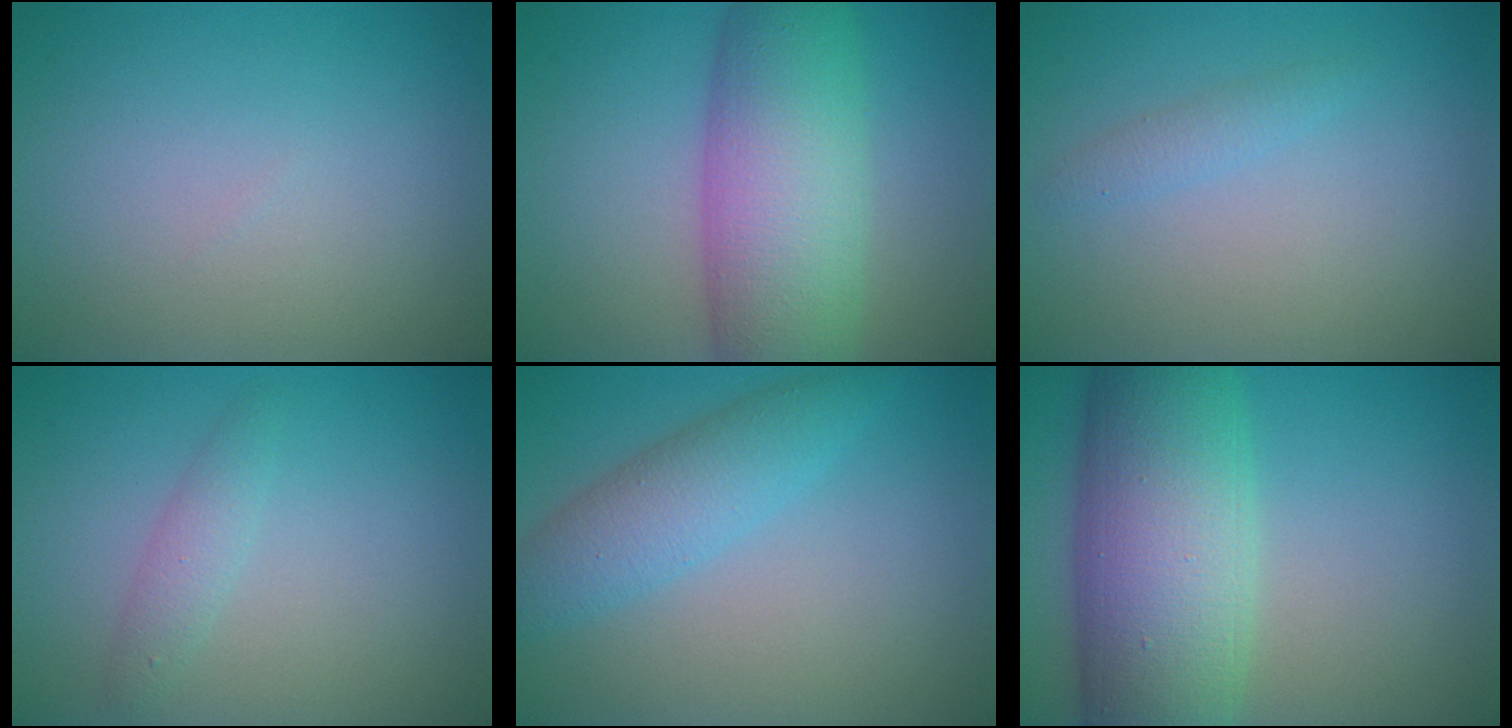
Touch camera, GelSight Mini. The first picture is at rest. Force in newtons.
{"total": 9.6, "press": 9.6, "slide": 0.1}
{"total": 1.2, "press": 1.2, "slide": 0.1}
{"total": 1.6, "press": 1.6, "slide": 0.1}
{"total": 4.0, "press": 4.0, "slide": 0.1}
{"total": 12.5, "press": 12.5, "slide": 0.4}